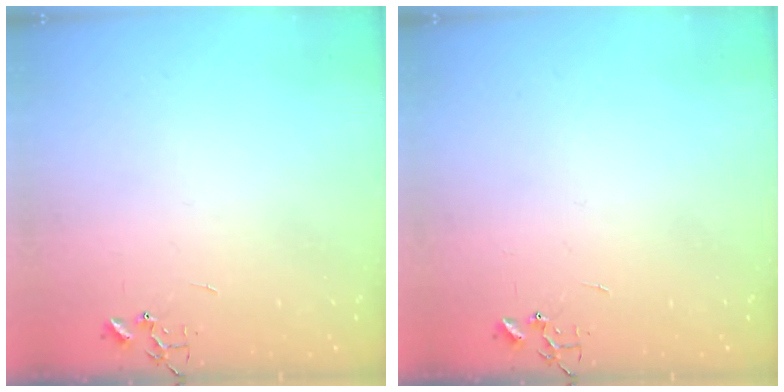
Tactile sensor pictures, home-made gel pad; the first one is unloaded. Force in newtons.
{"total": 0.0}